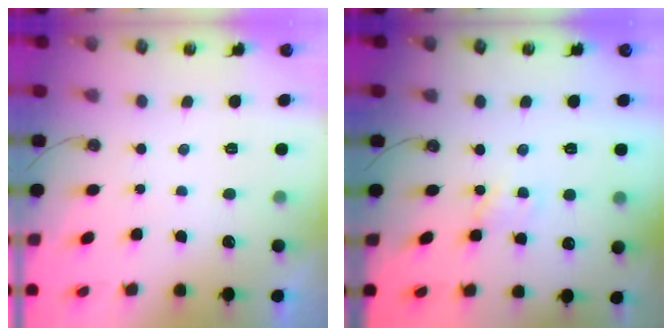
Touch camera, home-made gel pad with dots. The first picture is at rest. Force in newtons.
{"total": 2.7, "press": 2.7, "slide": 0.4}